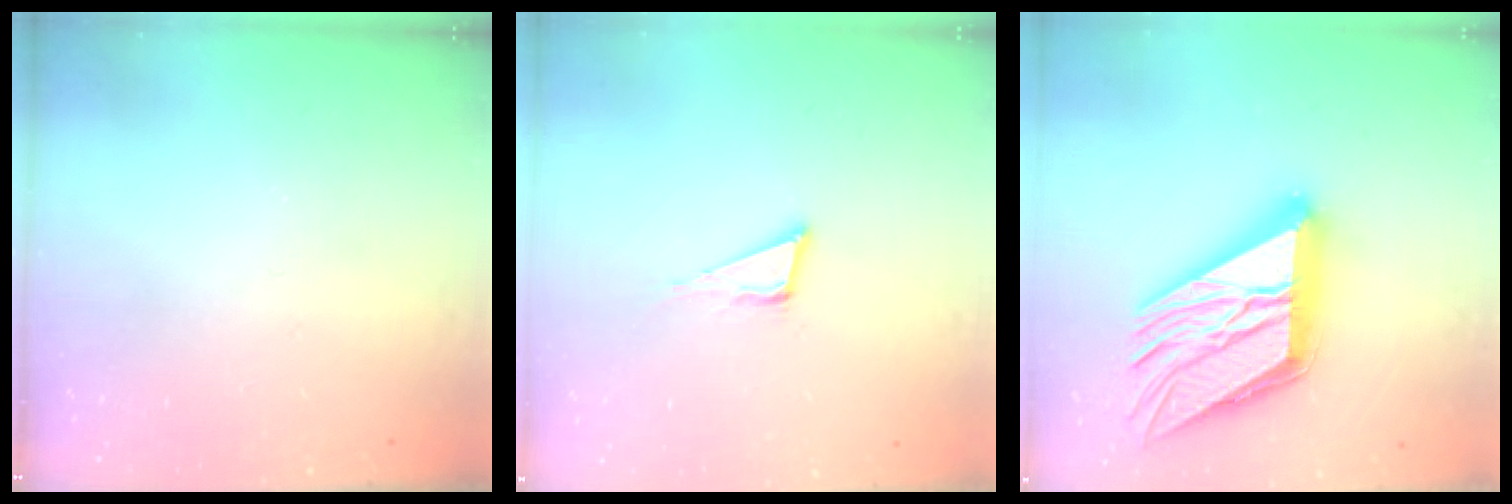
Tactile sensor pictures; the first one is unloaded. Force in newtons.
{"total": 5.5, "press": 4.7, "slide": 2.8}
{"total": 28.7, "press": 28.6, "slide": 3.0}